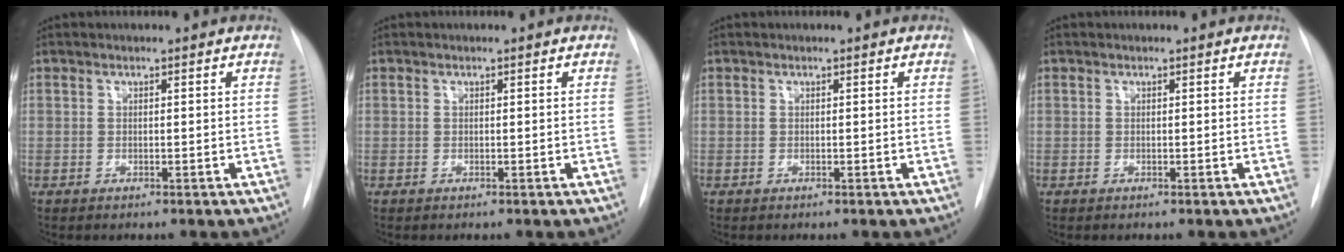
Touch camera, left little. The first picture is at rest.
{"total": 0.0}
{"total": 0.0}
{"total": 0.0}